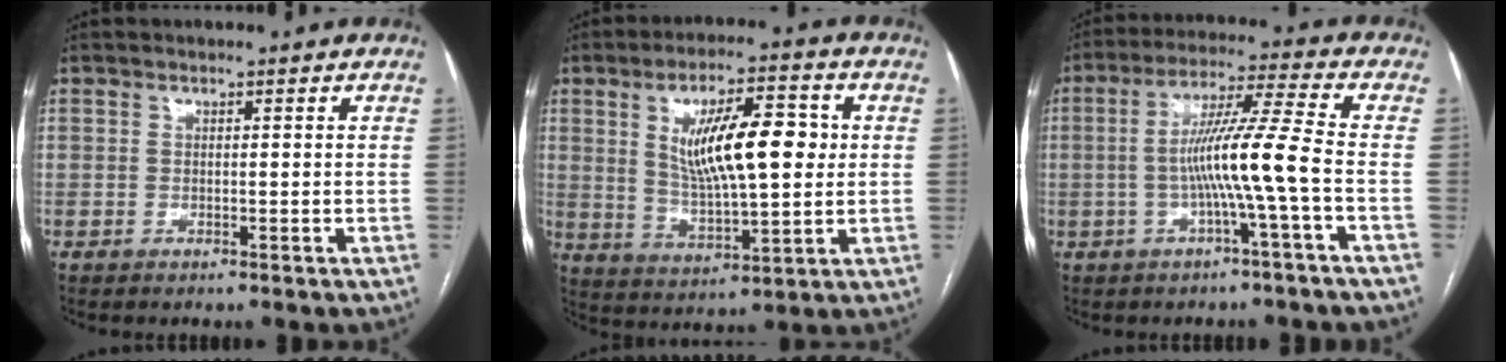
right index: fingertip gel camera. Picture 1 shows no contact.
{"total": 13.8, "force": [2.8, 3.5, 13.0], "torque": [-0.227, 0.012, 0.050]}
{"total": 10.0, "force": [-2.1, -1.5, 9.6], "torque": [-0.177, 0.013, -0.039]}